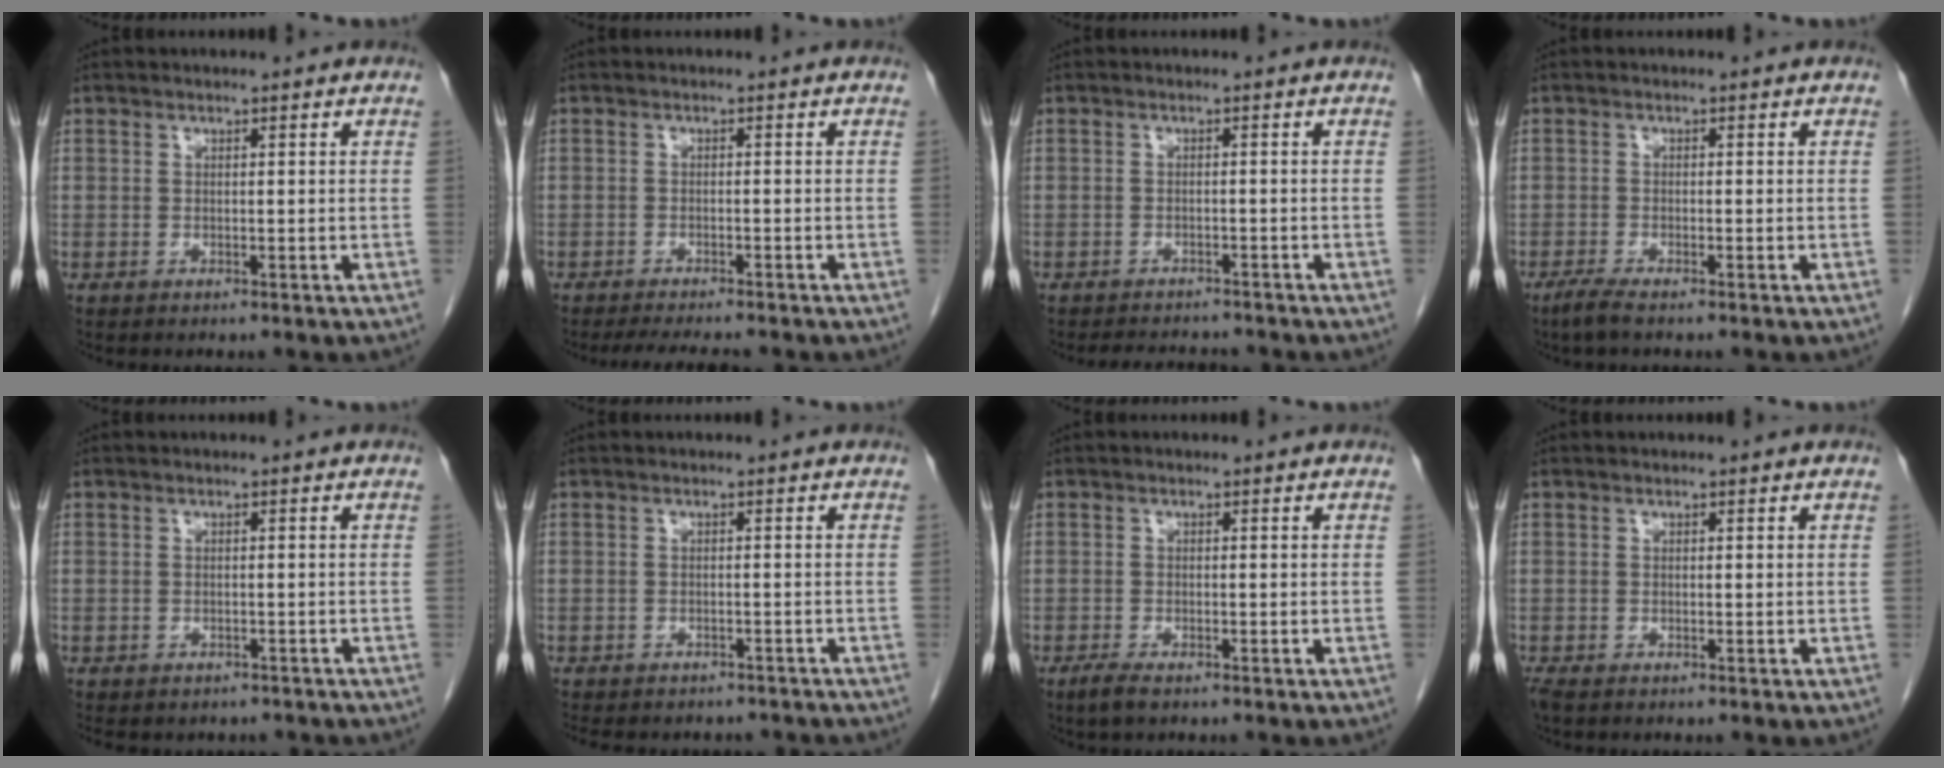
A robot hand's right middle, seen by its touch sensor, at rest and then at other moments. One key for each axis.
{"total": 6.4, "fx": -5.6, "fy": 0.9, "fz": 3.0, "tx": -0.043, "ty": -0.013, "tz": -0.083}
{"total": 5.1, "fx": -4.8, "fy": 1.1, "fz": 1.2, "tx": -0.017, "ty": -0.006, "tz": -0.067}
{"total": 2.2, "fx": -1.7, "fy": 0.1, "fz": 1.4, "tx": -0.039, "ty": -0.007, "tz": -0.036}
{"total": 7.2, "fx": -5.9, "fy": 3.5, "fz": 2.0, "tx": -0.035, "ty": 0.000, "tz": -0.070}
{"total": 11.9, "fx": -10.3, "fy": 4.4, "fz": 3.8, "tx": -0.077, "ty": 0.001, "tz": -0.117}
{"total": 2.3, "fx": -1.6, "fy": 0.6, "fz": 1.5, "tx": -0.038, "ty": -0.005, "tz": -0.028}
{"total": 1.5, "fx": -1.2, "fy": 0.6, "fz": 0.8, "tx": -0.019, "ty": -0.006, "tz": -0.019}